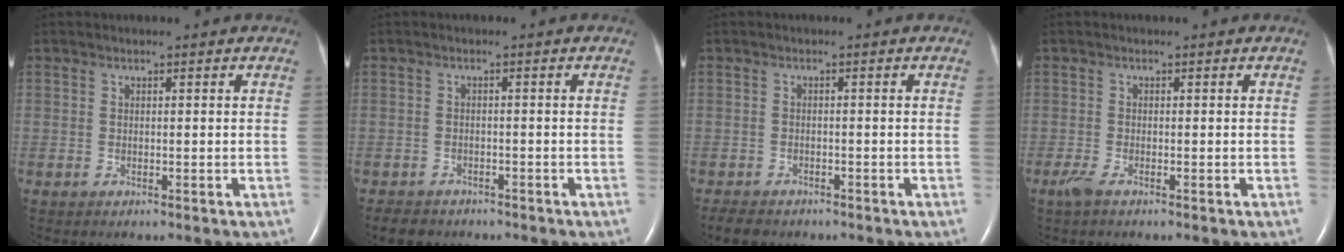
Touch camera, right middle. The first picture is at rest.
{"total": 3.8, "force": [-3.2, 2.0, 0.7], "torque": [-0.015, -0.001, -0.043]}
{"total": 3.9, "force": [-3.3, 1.7, 1.3], "torque": [-0.025, -0.005, -0.043]}
{"total": 1.6, "force": [-1.0, 0.3, 1.1], "torque": [-0.037, -0.006, -0.025]}